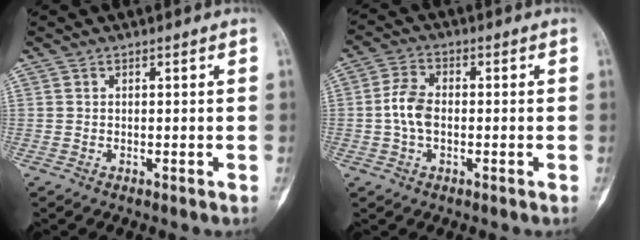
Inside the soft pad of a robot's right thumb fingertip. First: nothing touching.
{"total": 5.9, "force": [-0.6, 3.8, 4.5], "torque": [-0.091, 0.016, -0.018]}